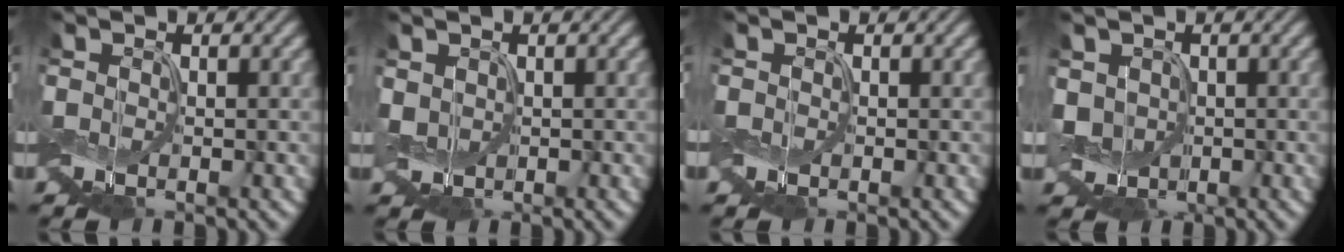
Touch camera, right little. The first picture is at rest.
{"total": 1.8, "force": [0.0, 1.5, 1.0], "torque": [-0.029, 0.003, -0.001]}
{"total": 0.0}
{"total": 3.2, "force": [-0.6, 2.7, 1.6], "torque": [-0.042, 0.000, -0.015]}